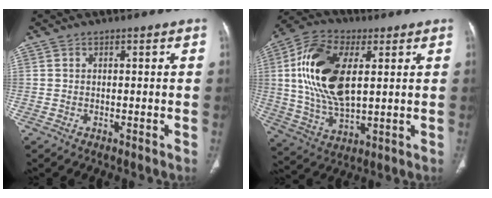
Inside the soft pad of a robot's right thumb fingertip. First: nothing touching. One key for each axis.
{"total": 18.6, "fx": 3.8, "fy": 9.7, "fz": 15.4, "tx": -0.297, "ty": -0.003, "tz": 0.072}